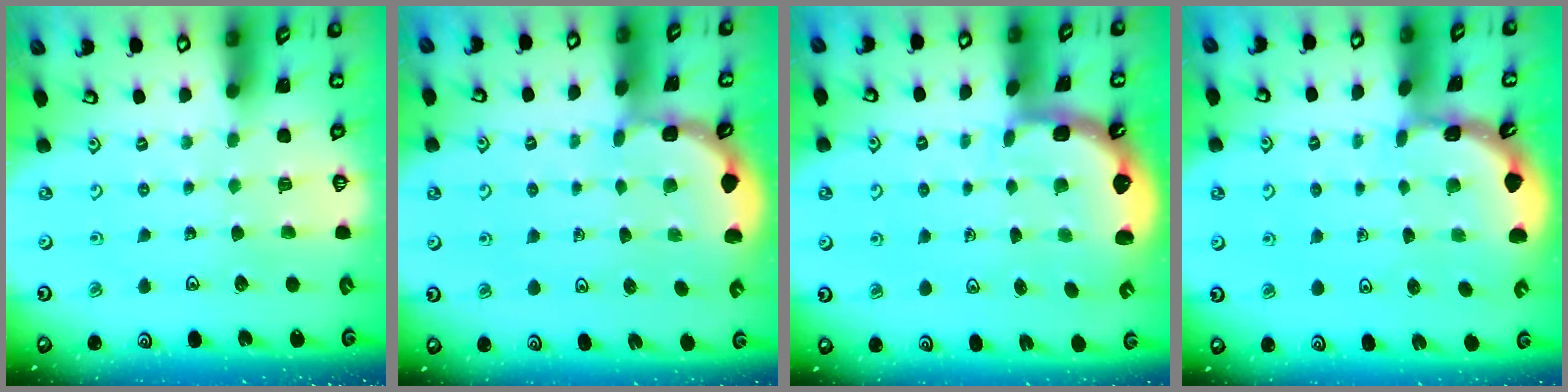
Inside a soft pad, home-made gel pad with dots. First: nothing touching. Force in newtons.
{"total": 1.5, "press": 1.5, "slide": 0.2}
{"total": 2.5, "press": 1.7, "slide": 1.8}
{"total": 1.7, "press": 1.7, "slide": 0.1}